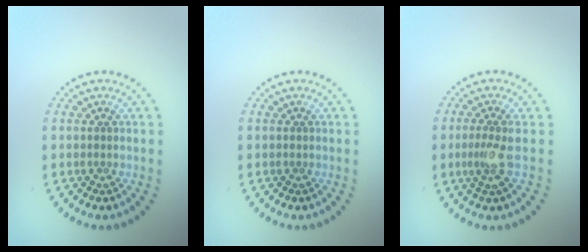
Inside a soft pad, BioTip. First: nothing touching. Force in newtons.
{"total": 0.0}
{"total": 2.1, "press": 1.6, "slide": 1.3}